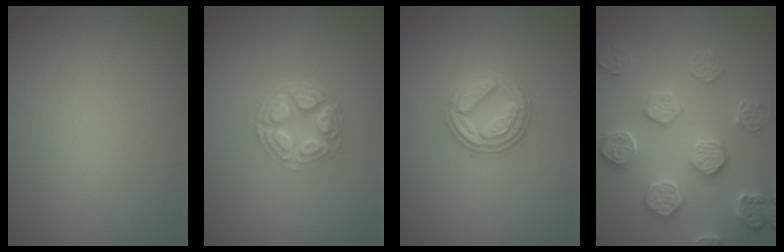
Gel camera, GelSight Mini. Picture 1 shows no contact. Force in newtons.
{"total": 4.9, "press": 3.6, "slide": 3.4}
{"total": 3.5, "press": 3.0, "slide": 1.8}
{"total": 4.9, "press": 4.7, "slide": 1.3}